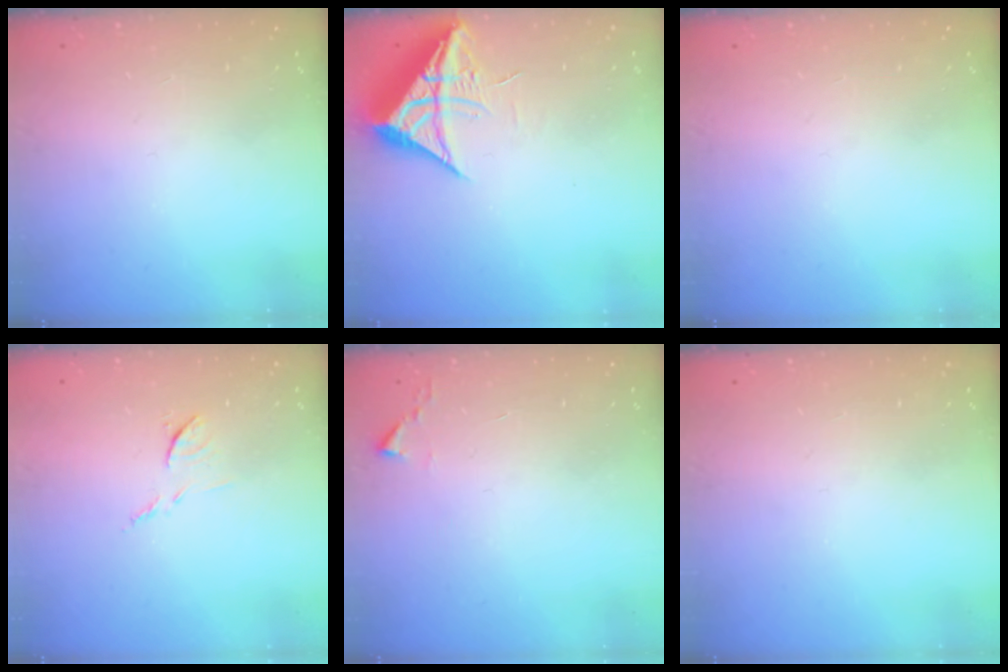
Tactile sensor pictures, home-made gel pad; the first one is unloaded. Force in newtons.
{"total": 10.0, "press": 9.9, "slide": 1.0}
{"total": 0.0}
{"total": 6.9, "press": 6.9, "slide": 0.4}
{"total": 2.4, "press": 2.4, "slide": 0.3}
{"total": 0.0}